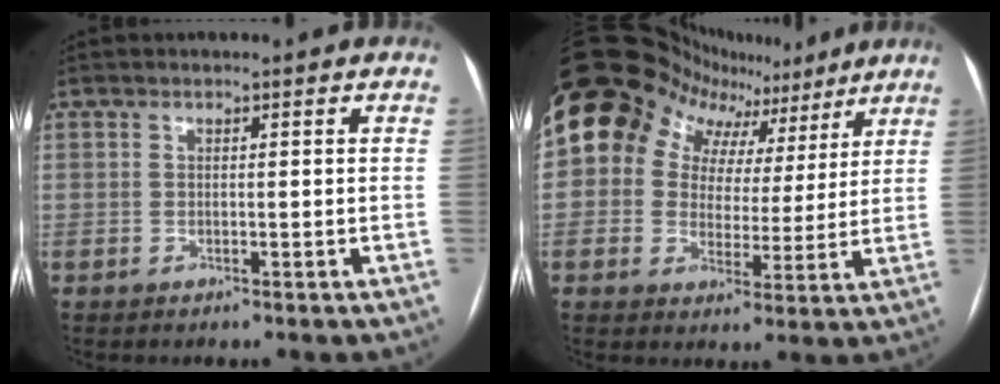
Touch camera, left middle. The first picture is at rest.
{"total": 20.8, "force": [11.8, 14.7, 8.7], "torque": [-0.182, 0.088, 0.177]}